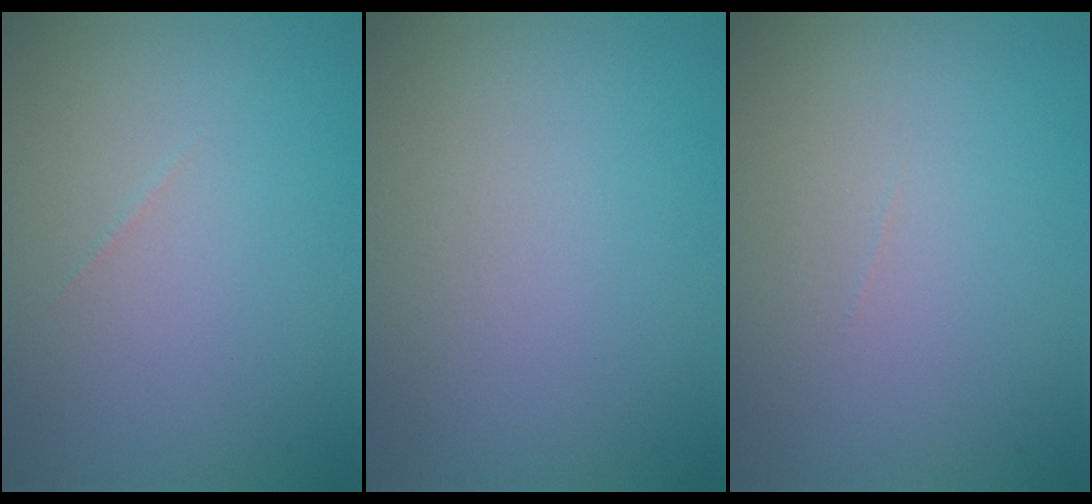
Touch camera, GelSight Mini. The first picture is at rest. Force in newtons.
{"total": 0.0}
{"total": 0.0}